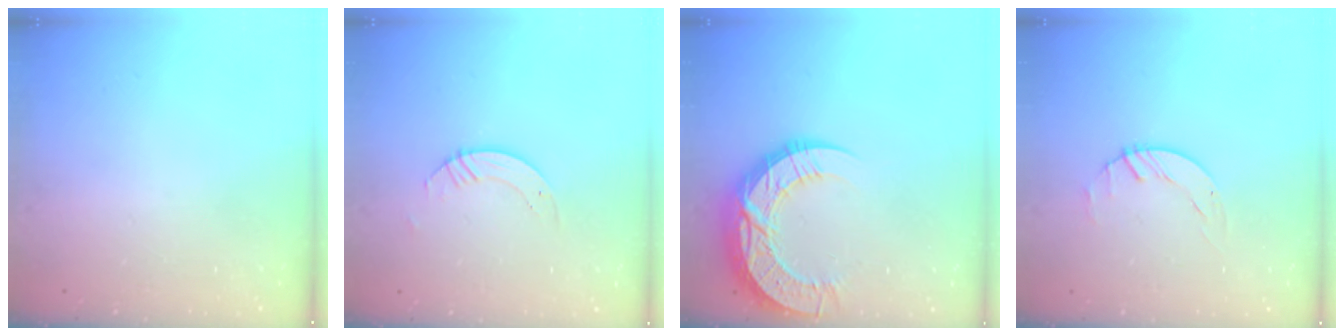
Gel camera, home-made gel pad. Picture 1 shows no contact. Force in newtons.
{"total": 3.8, "press": 3.8, "slide": 0.4}
{"total": 16.5, "press": 16.5, "slide": 1.2}
{"total": 0.6, "press": 0.6, "slide": 0.1}